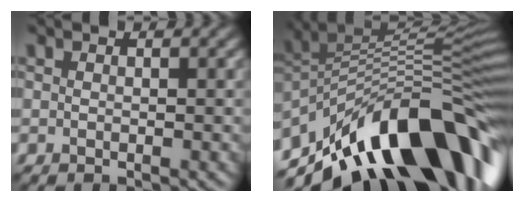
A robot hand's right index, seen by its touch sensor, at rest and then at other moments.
{"total": 13.2, "force": [-5.4, 6.1, 10.3], "torque": [-0.157, 0.033, -0.094]}